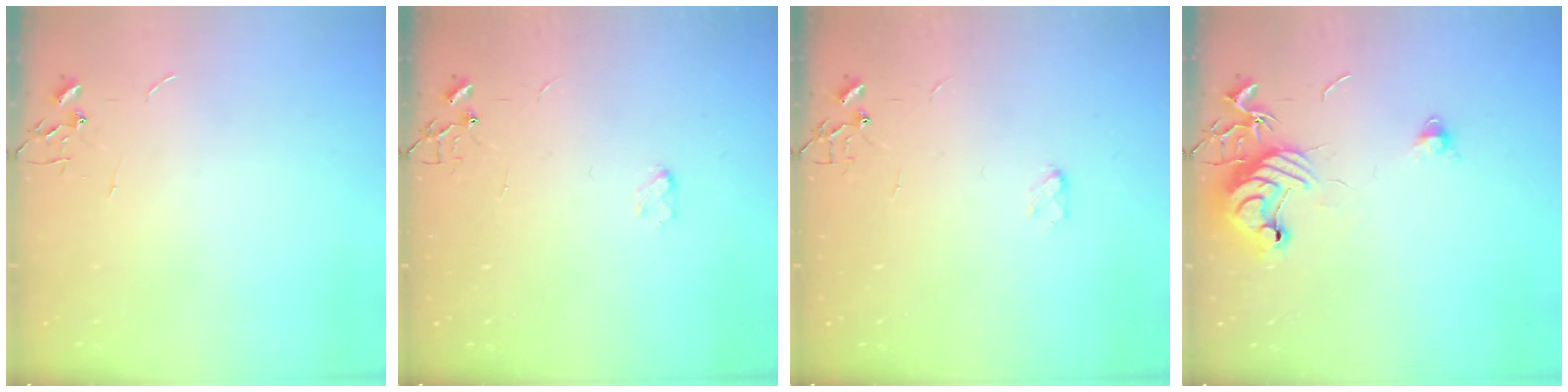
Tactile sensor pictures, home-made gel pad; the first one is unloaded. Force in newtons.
{"total": 2.9, "press": 2.9, "slide": 0.5}
{"total": 2.9, "press": 2.9, "slide": 0.5}
{"total": 11.4, "press": 11.4, "slide": 0.7}